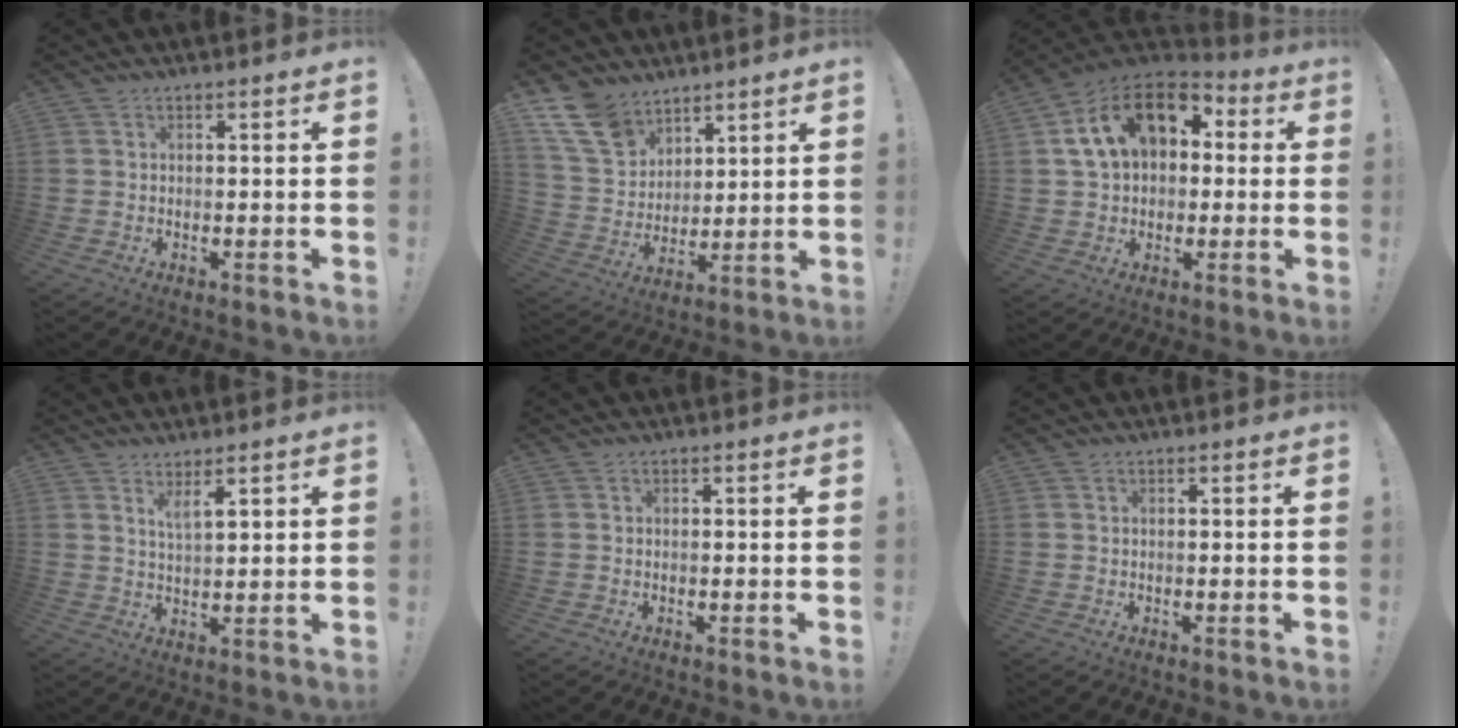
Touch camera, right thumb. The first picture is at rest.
{"total": 14.1, "force": [9.7, 8.7, 5.4], "torque": [-0.117, -0.051, 0.194]}
{"total": 18.6, "force": [5.9, 12.5, 12.4], "torque": [-0.200, 0.000, 0.108]}
{"total": 4.8, "force": [3.2, 1.0, 3.5], "torque": [-0.066, -0.016, 0.053]}
{"total": 0.0}
{"total": 0.0}